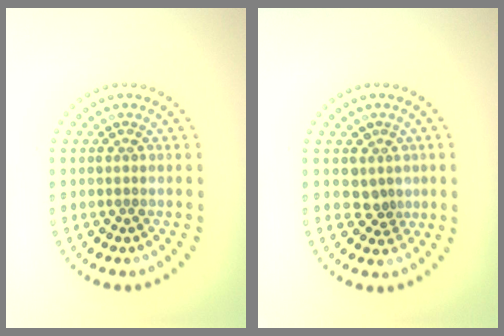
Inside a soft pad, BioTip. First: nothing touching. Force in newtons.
{"total": 2.0, "press": 1.5, "slide": 1.4}